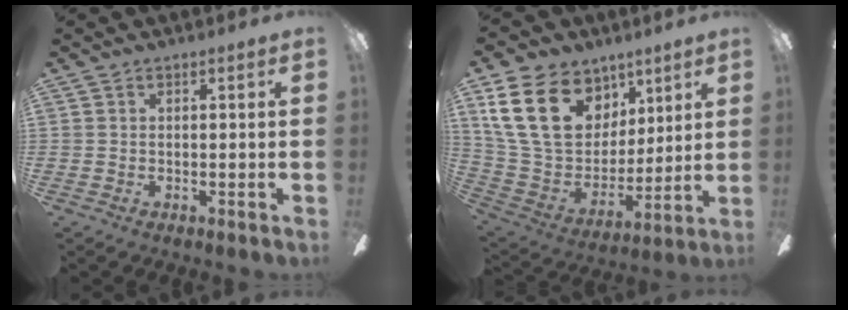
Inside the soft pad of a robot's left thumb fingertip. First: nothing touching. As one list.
[{"total": 23.0, "force": [10.4, 15.9, 13.0], "torque": [-0.261, -0.036, 0.190]}]